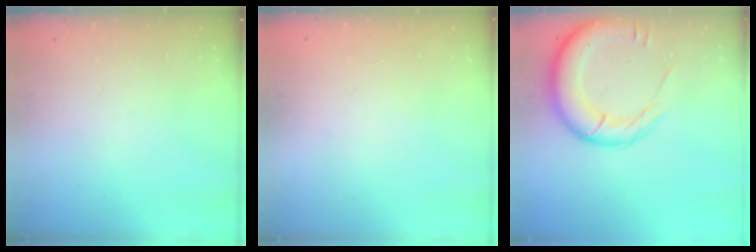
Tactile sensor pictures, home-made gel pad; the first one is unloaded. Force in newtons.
{"total": 0.0}
{"total": 16.5, "press": 16.1, "slide": 3.4}